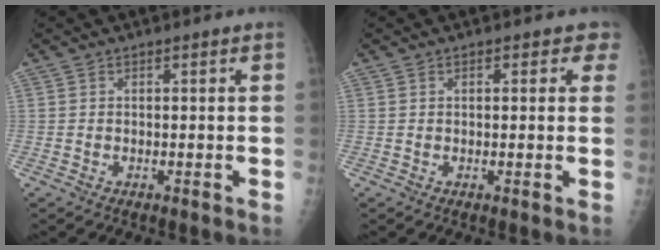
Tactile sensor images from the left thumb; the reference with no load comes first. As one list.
[{"total": 2.2, "force": [1.2, 1.4, 1.1], "torque": [0.014, 0.000, 0.007]}]